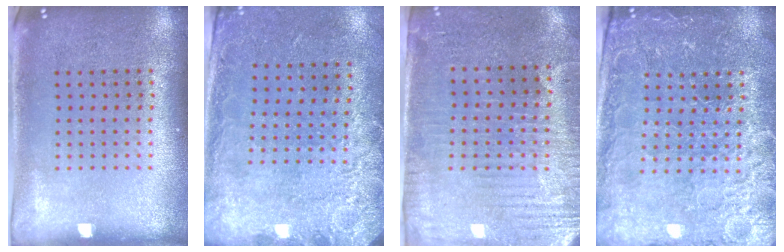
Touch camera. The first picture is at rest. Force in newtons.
{"total": 2.6, "press": 2.0, "slide": 1.7}
{"total": 3.2, "press": 2.9, "slide": 1.3}
{"total": 3.7, "press": 3.6, "slide": 1.0}